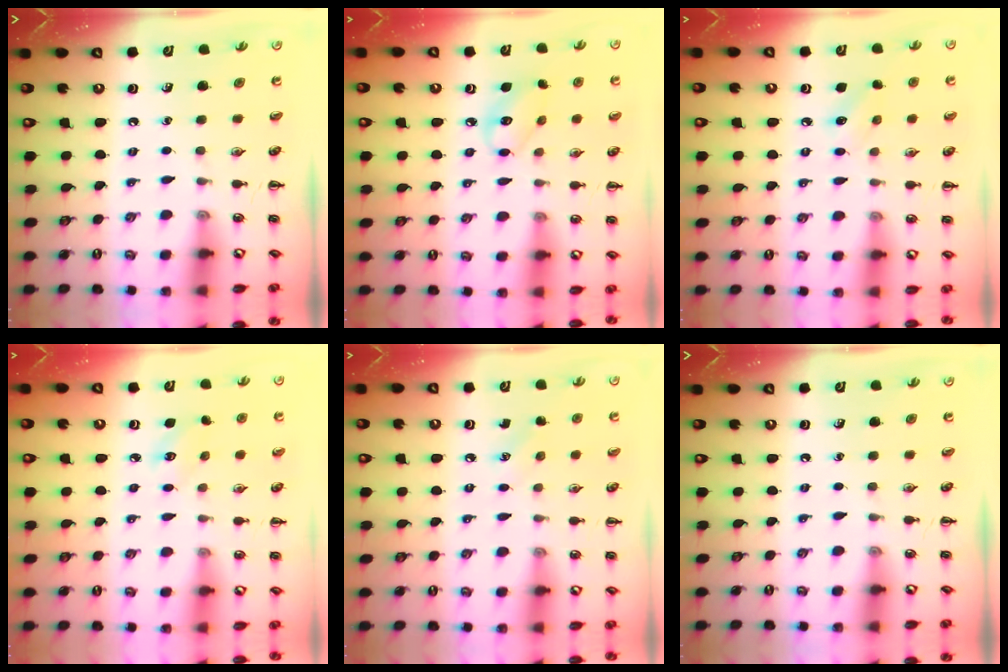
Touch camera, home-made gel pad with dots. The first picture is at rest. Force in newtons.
{"total": 6.9, "press": 6.9, "slide": 0.6}
{"total": 5.9, "press": 5.8, "slide": 1.5}
{"total": 3.2, "press": 3.2, "slide": 0.7}
{"total": 5.7, "press": 5.5, "slide": 1.7}
{"total": 0.0}